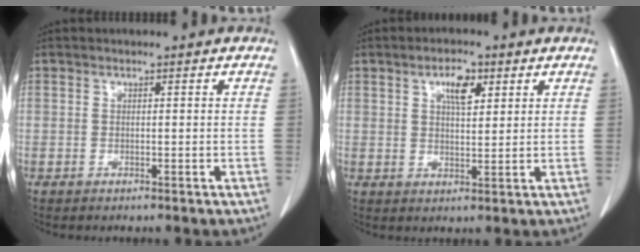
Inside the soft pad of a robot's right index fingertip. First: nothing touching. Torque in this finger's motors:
{"motor_torque": [0.20, 0.15, 0.10, 0.06]}